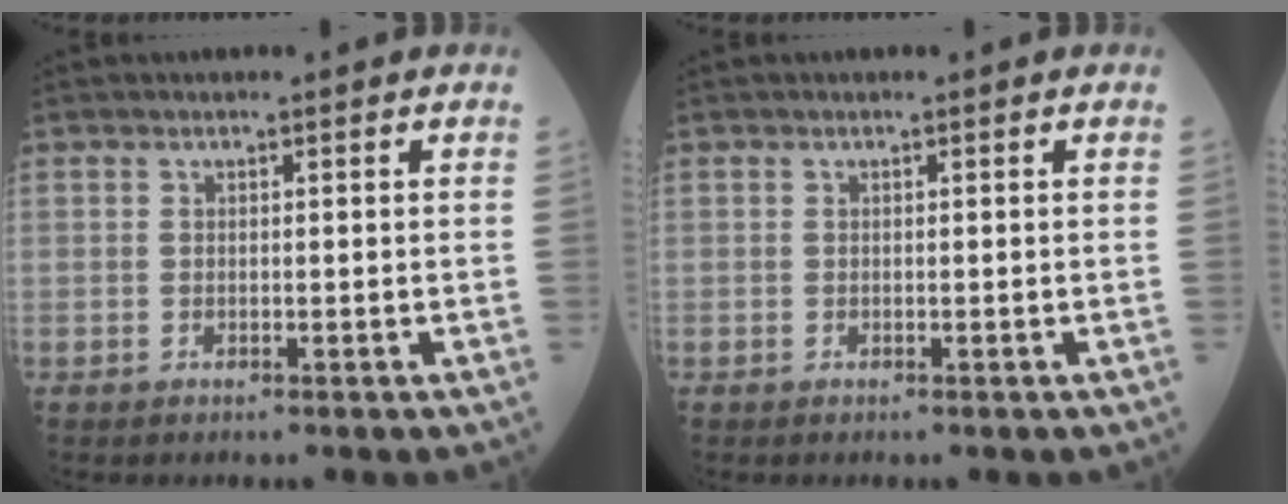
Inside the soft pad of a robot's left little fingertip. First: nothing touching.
{"total": 0.0}